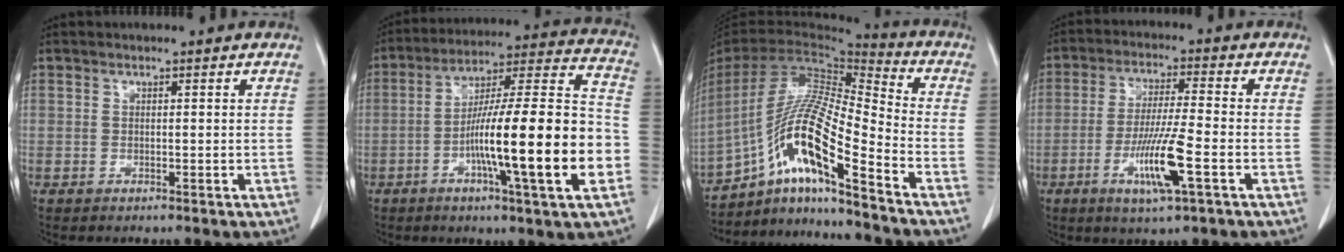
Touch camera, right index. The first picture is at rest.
{"total": 21.5, "force": [-5.8, 0.8, 20.7], "torque": [-0.303, 0.005, -0.093]}
{"total": 17.0, "force": [-10.5, 0.7, 13.4], "torque": [-0.274, -0.001, -0.196]}
{"total": 9.8, "force": [-3.6, 0.2, 9.1], "torque": [-0.175, -0.016, -0.067]}